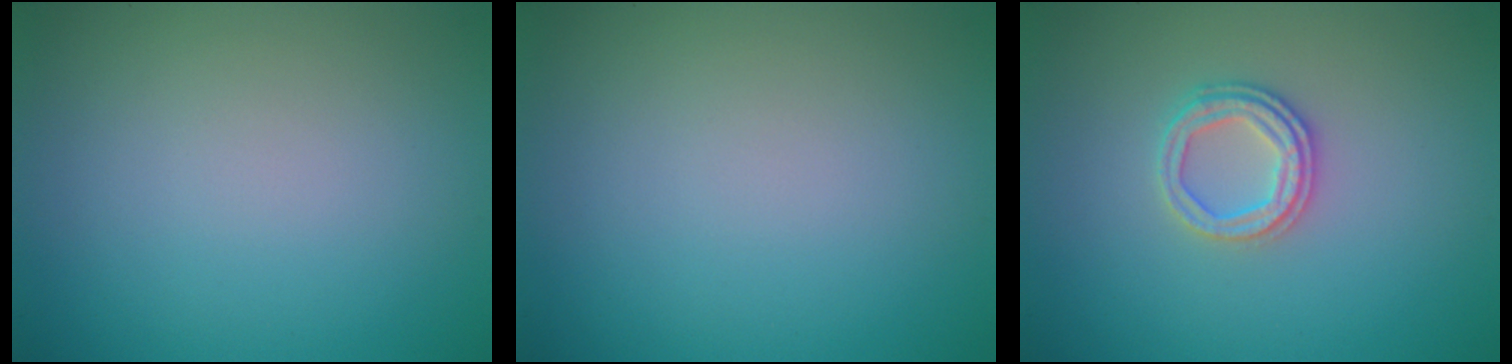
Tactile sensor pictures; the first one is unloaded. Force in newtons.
{"total": 0.0}
{"total": 2.4, "press": 2.3, "slide": 0.7}